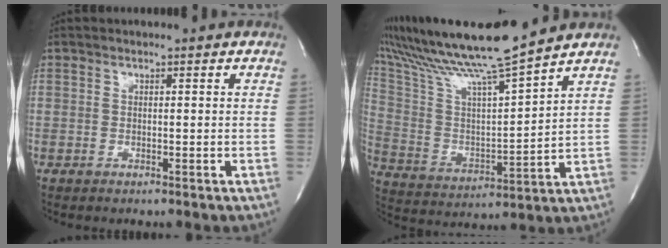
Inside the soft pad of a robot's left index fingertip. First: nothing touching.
{"total": 17.8, "force": [15.4, -1.3, 8.9], "torque": [-0.180, -0.009, 0.277]}